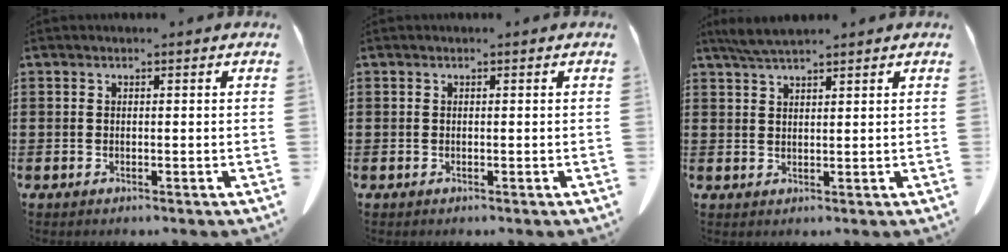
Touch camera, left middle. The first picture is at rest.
{"total": 0.0}
{"total": 3.1, "force": [2.7, 0.3, 1.6], "torque": [-0.038, -0.005, 0.051]}